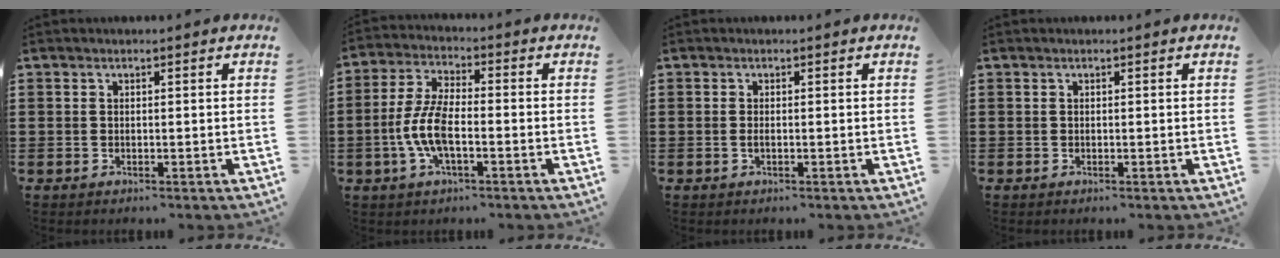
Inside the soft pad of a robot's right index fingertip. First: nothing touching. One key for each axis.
{"total": 7.4, "fx": -1.9, "fy": 2.9, "fz": 6.5, "tx": -0.154, "ty": -0.007, "tz": -0.043}
{"total": 0.6, "fx": -0.1, "fy": 0.1, "fz": 0.6, "tx": -0.011, "ty": -0.004, "tz": -0.002}
{"total": 0.0}